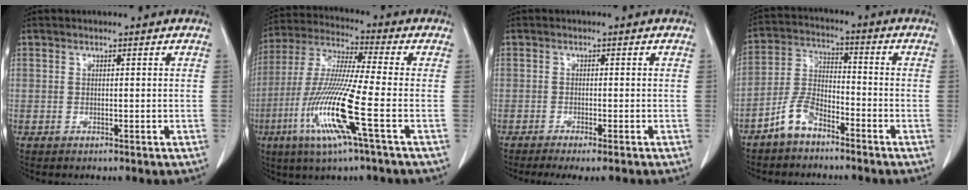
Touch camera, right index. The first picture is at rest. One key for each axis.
{"total": 14.8, "fx": -5.3, "fy": -0.5, "fz": 13.8, "tx": -0.290, "ty": -0.021, "tz": -0.109}
{"total": 4.8, "fx": -3.8, "fy": 0.4, "fz": 2.8, "tx": -0.032, "ty": -0.008, "tz": -0.055}
{"total": 6.7, "fx": -4.9, "fy": 2.9, "fz": 3.5, "tx": -0.083, "ty": 0.007, "tz": -0.101}